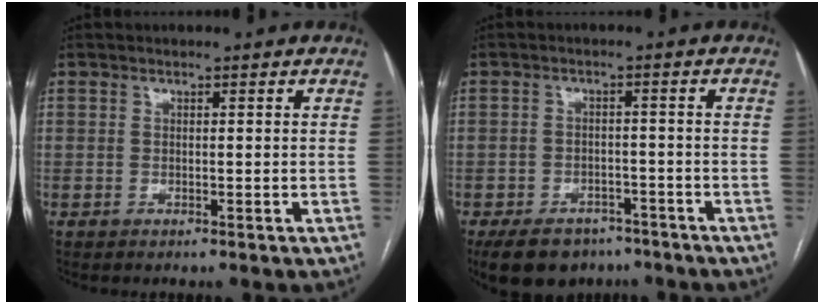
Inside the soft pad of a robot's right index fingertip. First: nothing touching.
{"total": 10.4, "force": [-7.8, 5.8, 3.8], "torque": [-0.065, -0.001, -0.111]}